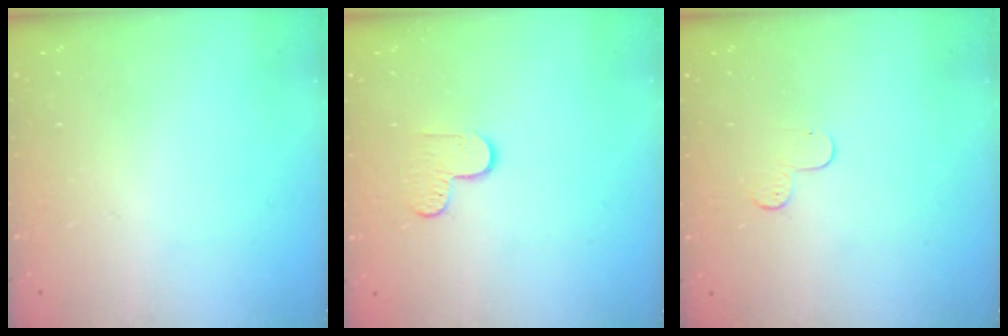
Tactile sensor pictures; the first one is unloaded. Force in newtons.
{"total": 4.5, "press": 4.5, "slide": 0.4}
{"total": 3.9, "press": 3.9, "slide": 0.4}